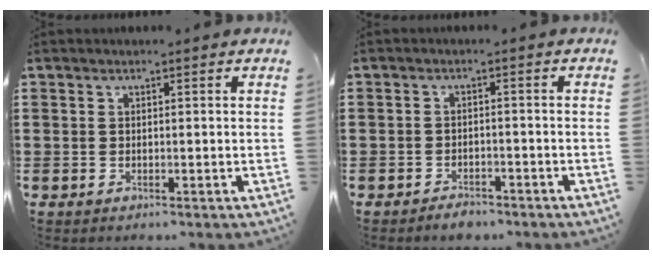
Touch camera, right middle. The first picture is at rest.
{"total": 2.2, "force": [-2.1, 0.6, 0.1], "torque": [-0.009, 0.003, -0.046]}